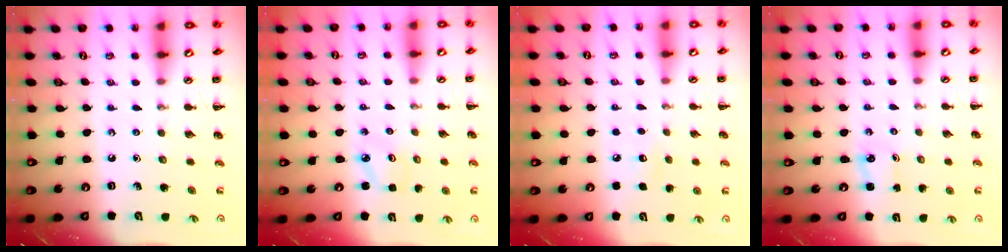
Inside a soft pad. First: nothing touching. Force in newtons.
{"total": 2.3, "press": 2.2, "slide": 0.6}
{"total": 5.1, "press": 4.9, "slide": 1.4}
{"total": 1.4, "press": 1.3, "slide": 0.2}